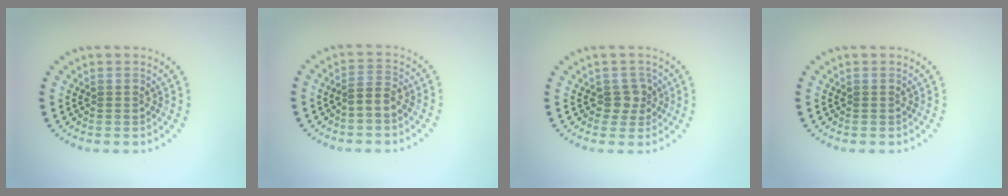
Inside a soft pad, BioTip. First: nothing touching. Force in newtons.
{"total": 1.7, "press": 1.5, "slide": 0.8}
{"total": 1.8, "press": 1.5, "slide": 1.0}
{"total": 0.0}